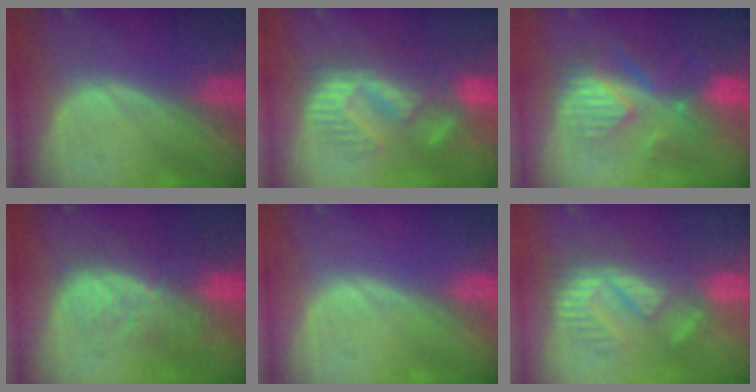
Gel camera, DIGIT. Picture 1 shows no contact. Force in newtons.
{"total": 10.1, "press": 9.4, "slide": 3.5}
{"total": 8.6, "press": 8.1, "slide": 3.1}
{"total": 10.1, "press": 8.5, "slide": 5.6}
{"total": 0.0}
{"total": 9.5, "press": 8.2, "slide": 4.9}